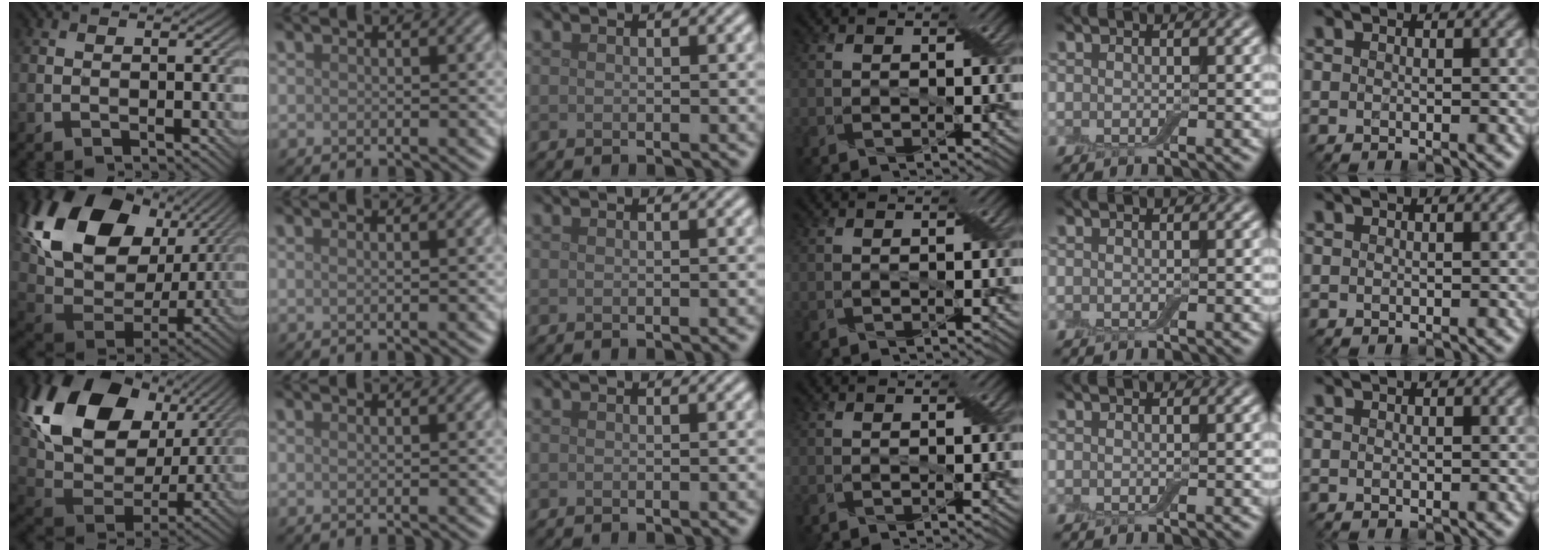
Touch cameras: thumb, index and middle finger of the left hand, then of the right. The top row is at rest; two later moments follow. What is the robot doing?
{"motion": "peel", "object": "adhesive wrap"}